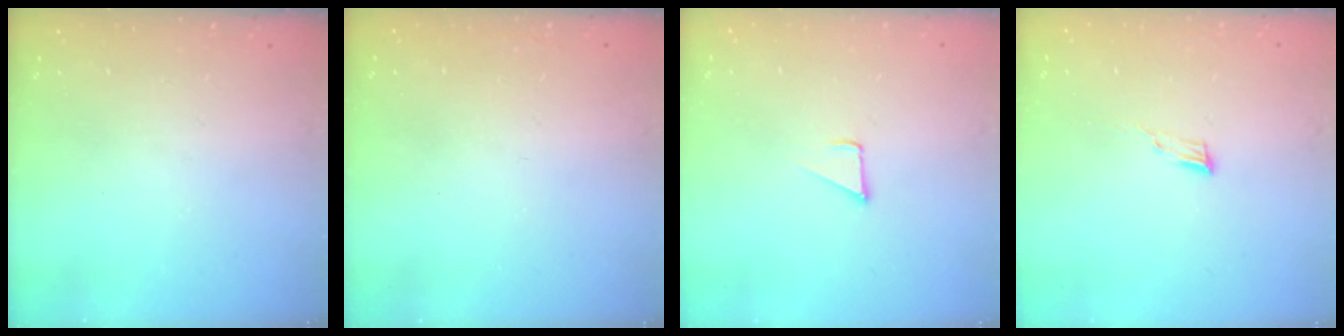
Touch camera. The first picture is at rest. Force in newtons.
{"total": 1.6, "press": 1.6, "slide": 0.1}
{"total": 2.8, "press": 2.8, "slide": 0.2}
{"total": 4.4, "press": 4.3, "slide": 1.0}